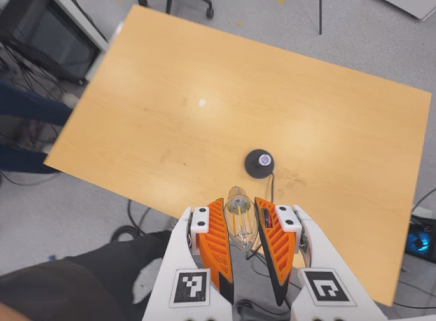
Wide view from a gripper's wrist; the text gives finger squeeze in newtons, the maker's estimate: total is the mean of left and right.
{"total": 10.4, "left": 10.0, "right": 10.7}